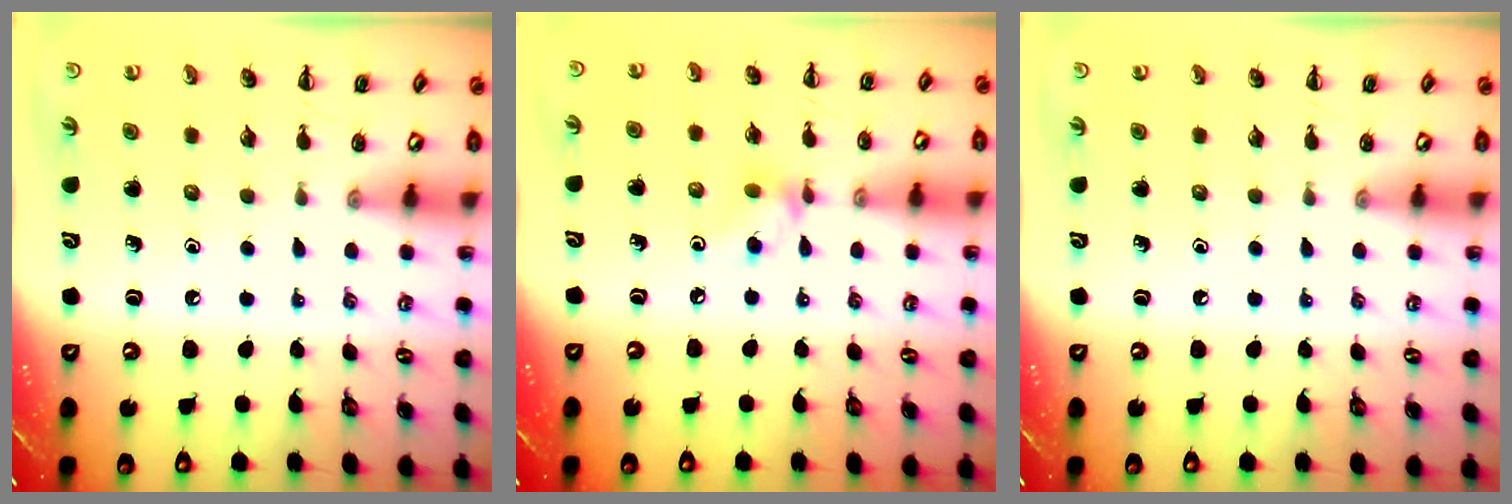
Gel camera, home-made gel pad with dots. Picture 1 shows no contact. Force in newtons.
{"total": 6.5, "press": 6.4, "slide": 0.8}
{"total": 0.0}